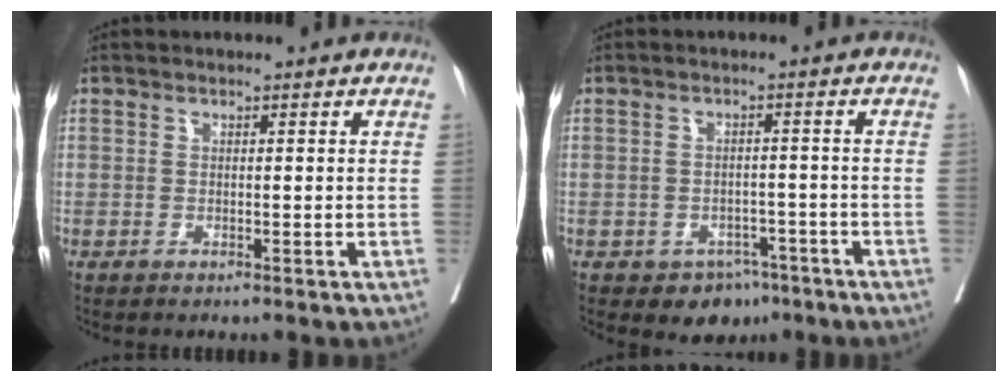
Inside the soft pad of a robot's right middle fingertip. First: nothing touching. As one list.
[{"total": 5.3, "force": [-3.6, 3.6, 1.3], "torque": [-0.002, 0.012, -0.044]}]